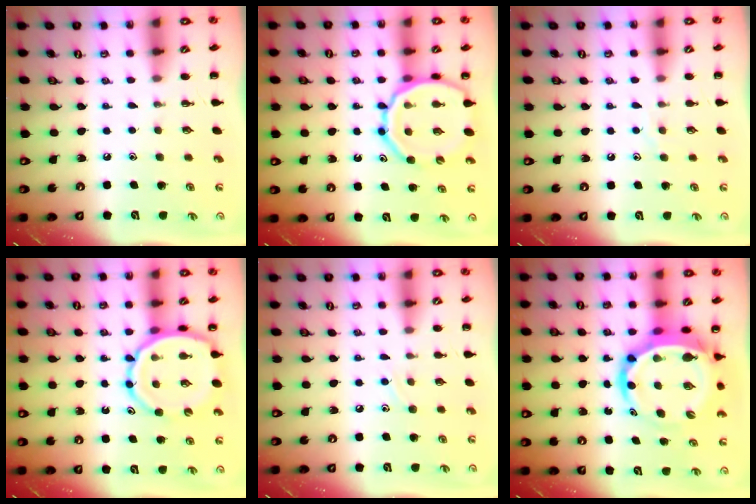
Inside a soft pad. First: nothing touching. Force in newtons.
{"total": 15.5, "press": 15.2, "slide": 2.9}
{"total": 5.2, "press": 5.2, "slide": 0.9}
{"total": 12.2, "press": 11.9, "slide": 2.7}
{"total": 5.7, "press": 5.5, "slide": 1.3}
{"total": 11.5, "press": 11.0, "slide": 3.2}